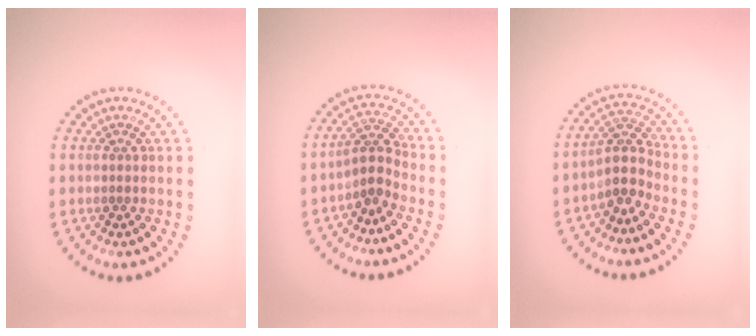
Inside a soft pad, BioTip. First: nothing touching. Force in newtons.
{"total": 2.6, "press": 1.9, "slide": 1.7}
{"total": 2.9, "press": 2.1, "slide": 2.0}